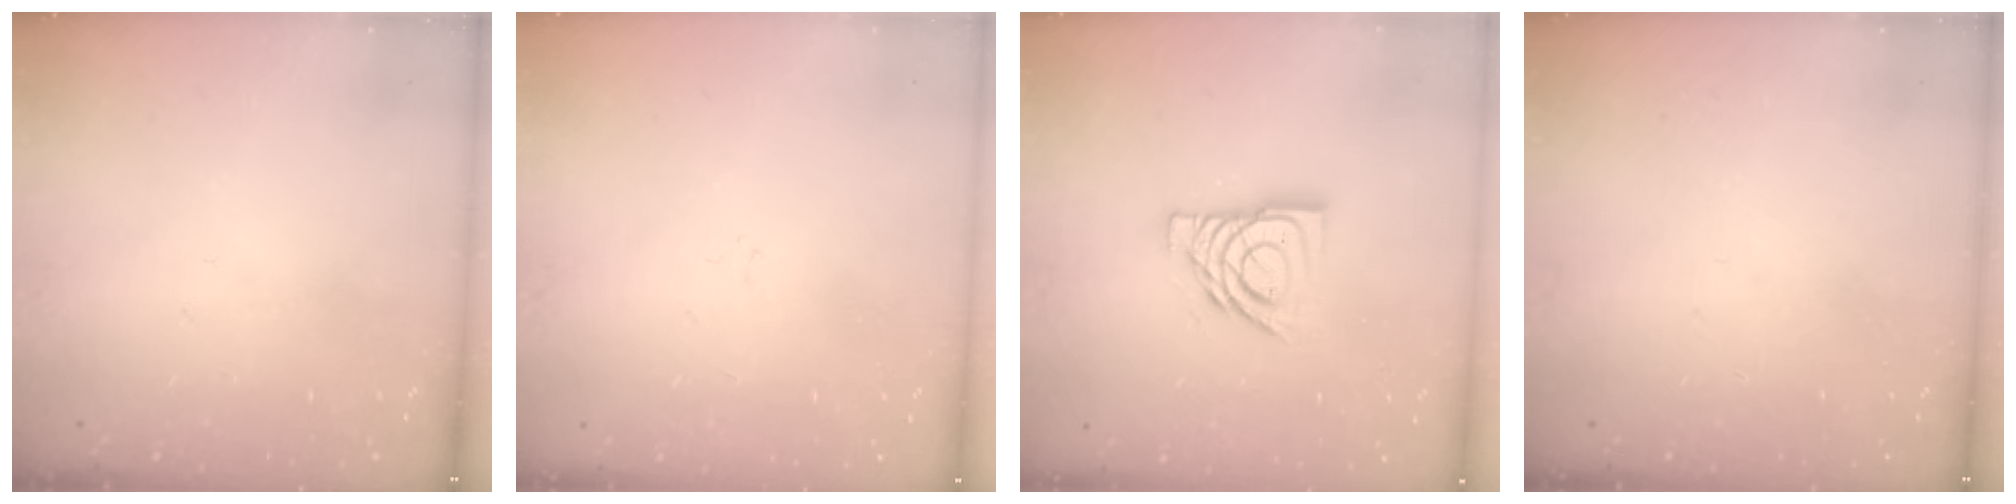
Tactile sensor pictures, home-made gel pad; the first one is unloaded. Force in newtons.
{"total": 0.0}
{"total": 12.9, "press": 12.8, "slide": 1.6}
{"total": 0.0}